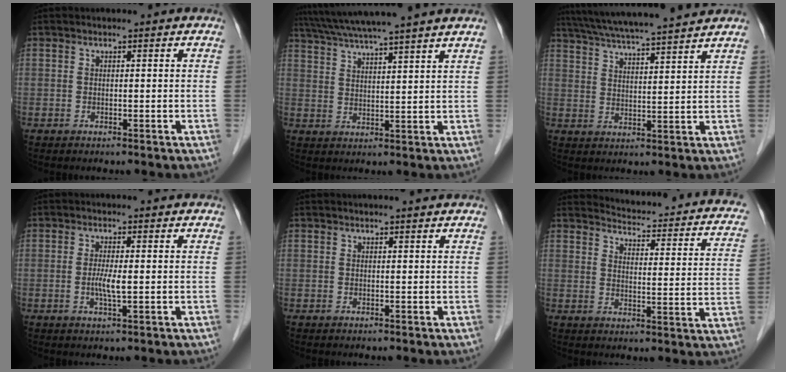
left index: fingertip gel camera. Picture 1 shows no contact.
{"total": 14.5, "force": [12.6, -1.0, 7.1], "torque": [-0.125, 0.026, 0.181]}
{"total": 15.8, "force": [14.1, -0.2, 7.1], "torque": [-0.132, 0.025, 0.212]}
{"total": 2.7, "force": [-0.3, 0.2, 2.7], "torque": [-0.058, -0.006, -0.005]}
{"total": 1.7, "force": [1.6, -0.1, 0.5], "torque": [-0.009, 0.007, 0.022]}
{"total": 16.7, "force": [14.6, 3.9, 7.2], "torque": [-0.081, -0.028, 0.150]}